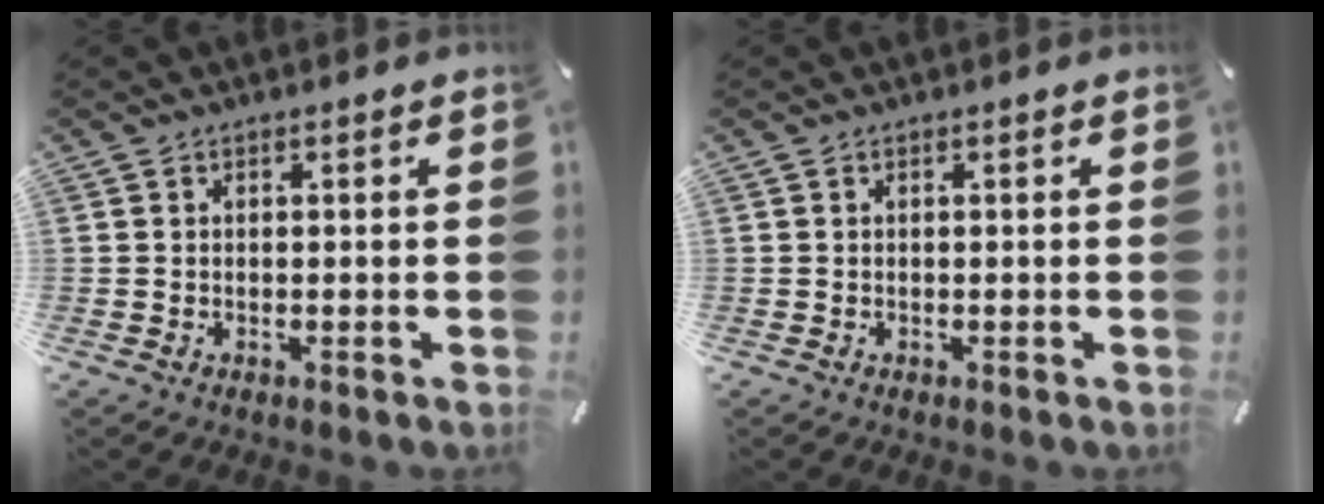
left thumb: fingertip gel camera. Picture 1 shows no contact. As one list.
[{"total": 0.0}]